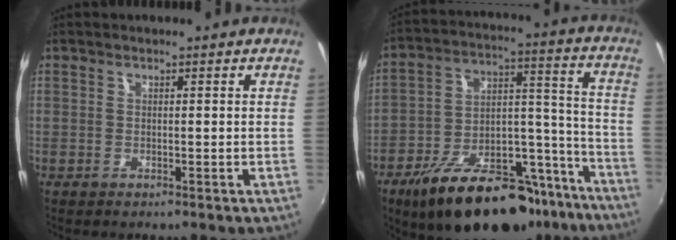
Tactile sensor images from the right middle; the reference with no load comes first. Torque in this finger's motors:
{"motor_torque": [1.37, -0.77, 0.51, 0.21]}